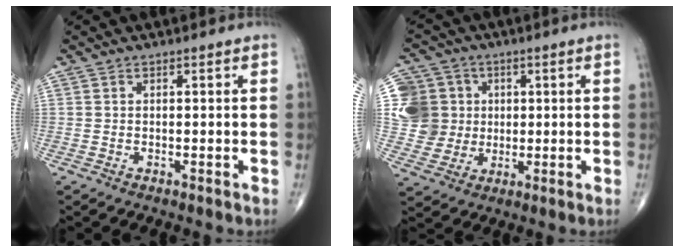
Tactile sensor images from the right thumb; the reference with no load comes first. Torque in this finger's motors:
{"motor_torque": [0.01, 0.04, 0.33, 0.19, 0.02]}